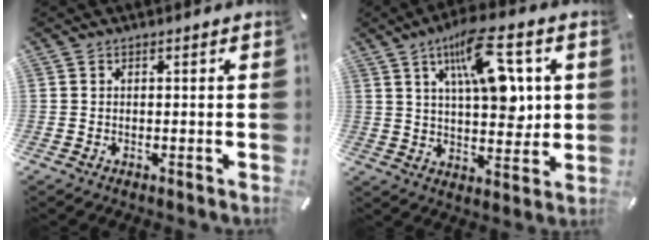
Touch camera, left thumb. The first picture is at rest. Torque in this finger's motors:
{"motor_torque": [1.31, 1.96, 1.83, -0.94, 0.20]}